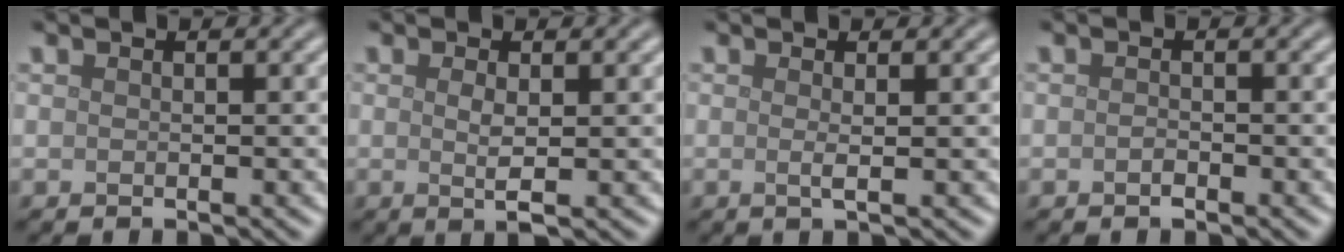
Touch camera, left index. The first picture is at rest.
{"total": 1.8, "force": [0.1, 0.3, 1.8], "torque": [-0.034, -0.003, 0.002]}
{"total": 1.4, "force": [0.1, 0.3, 1.3], "torque": [-0.021, -0.001, -0.004]}
{"total": 0.6, "force": [-0.4, 0.3, 0.4], "torque": [-0.010, 0.000, -0.007]}